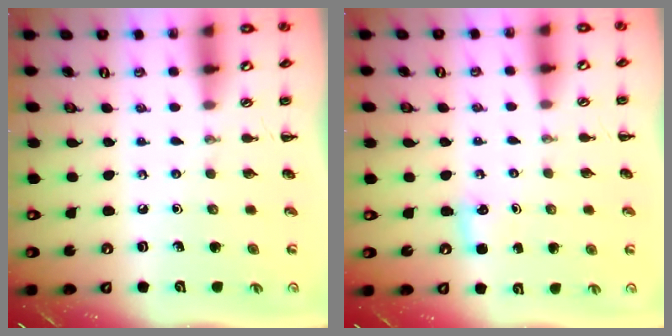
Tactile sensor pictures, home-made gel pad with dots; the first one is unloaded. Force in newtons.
{"total": 2.8, "press": 2.6, "slide": 0.9}